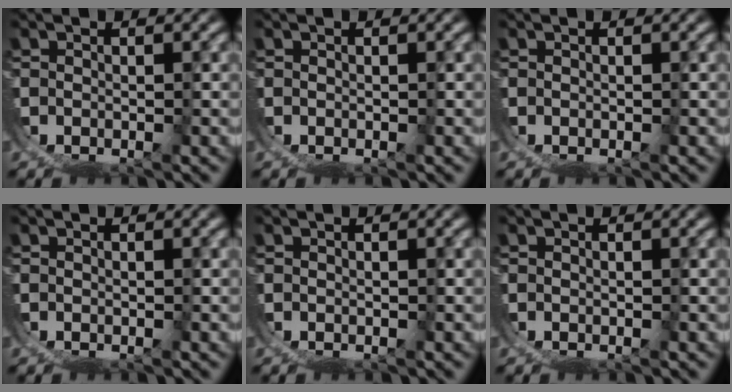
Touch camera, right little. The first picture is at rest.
{"total": 0.0}
{"total": 0.0}
{"total": 0.0}
{"total": 0.0}
{"total": 0.0}